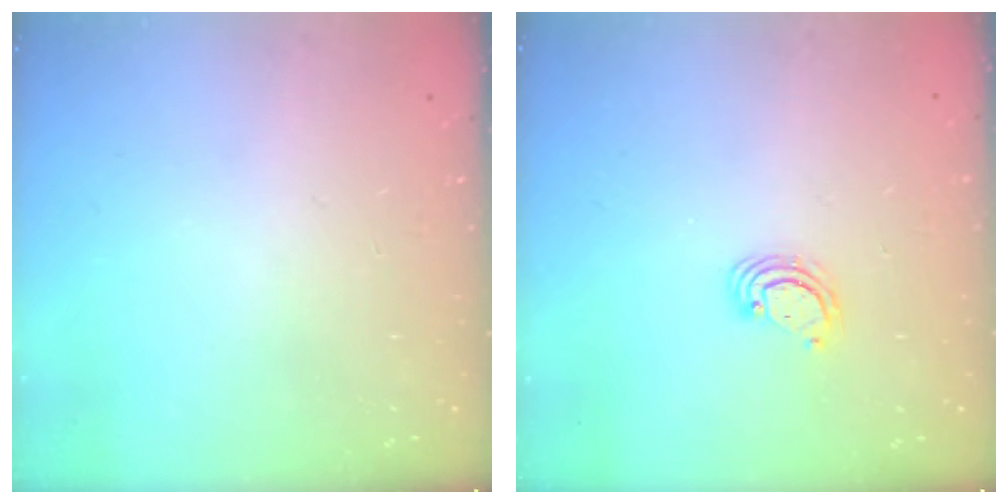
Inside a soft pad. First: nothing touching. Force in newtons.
{"total": 2.4, "press": 2.4, "slide": 0.2}